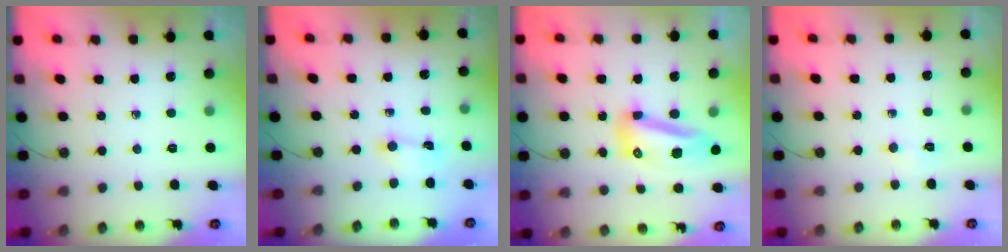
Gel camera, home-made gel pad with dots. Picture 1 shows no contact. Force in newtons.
{"total": 1.0, "press": 0.9, "slide": 0.5}
{"total": 11.2, "press": 11.2, "slide": 1.1}
{"total": 2.8, "press": 2.8, "slide": 0.4}